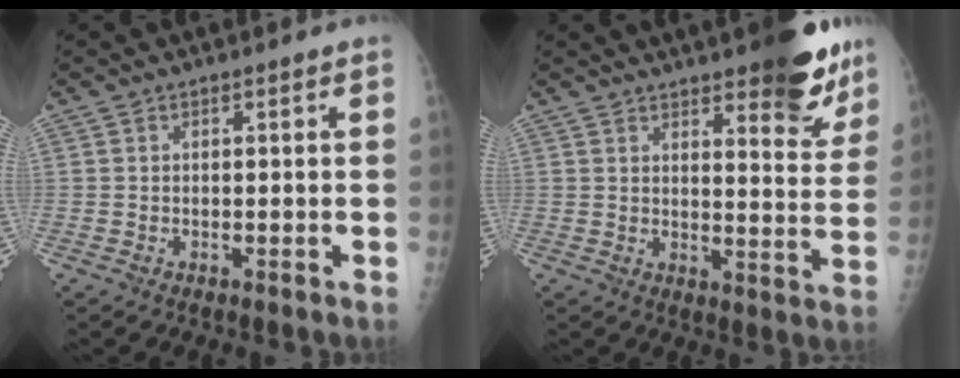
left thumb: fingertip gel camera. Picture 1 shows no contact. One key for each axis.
{"total": 14.6, "fx": 10.4, "fy": 4.1, "fz": 9.4, "tx": -0.082, "ty": -0.064, "tz": 0.133}